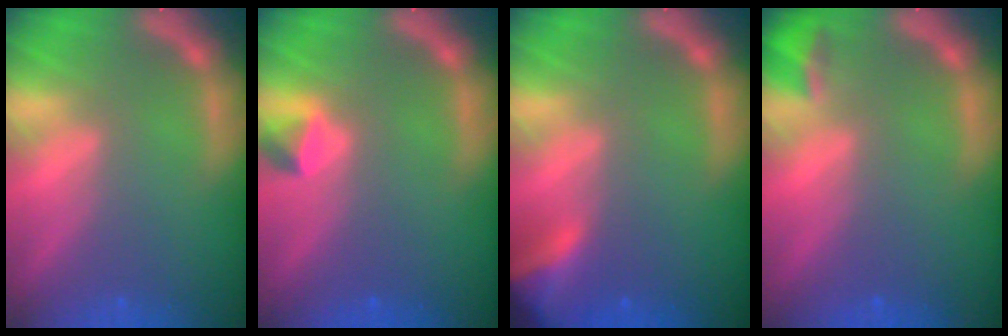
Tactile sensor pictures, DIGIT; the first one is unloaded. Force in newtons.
{"total": 1.4}
{"total": 5.4}
{"total": 1.9}